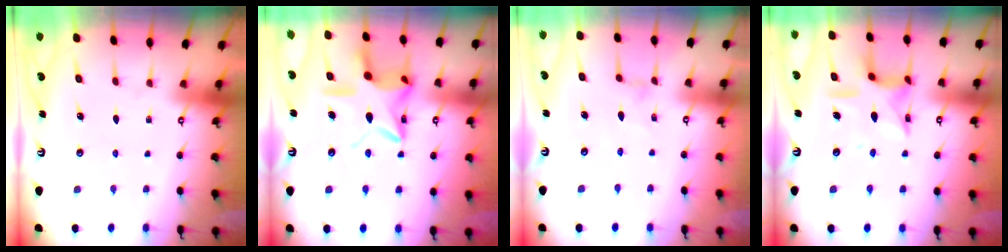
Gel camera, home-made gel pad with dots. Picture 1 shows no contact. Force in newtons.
{"total": 17.9, "press": 17.8, "slide": 1.3}
{"total": 0.0}
{"total": 12.8, "press": 12.7, "slide": 1.0}